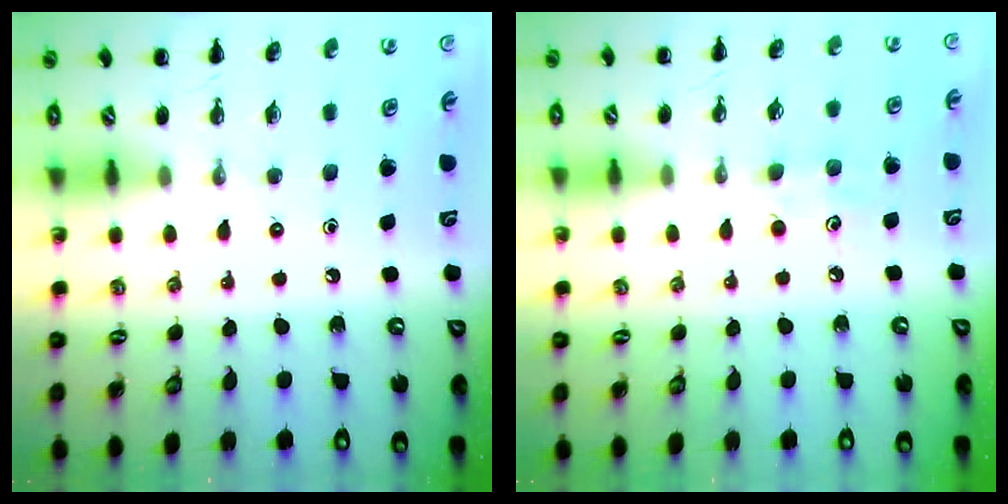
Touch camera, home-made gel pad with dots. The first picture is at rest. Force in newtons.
{"total": 6.8, "press": 6.6, "slide": 1.7}